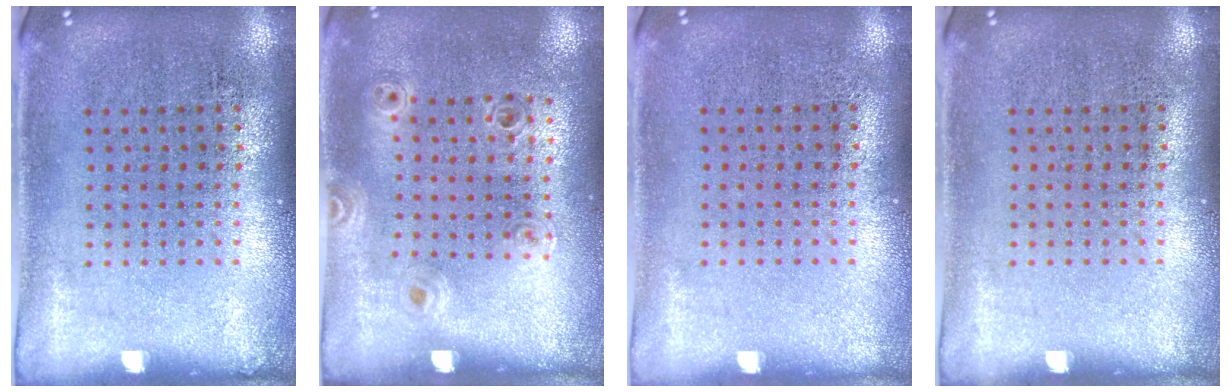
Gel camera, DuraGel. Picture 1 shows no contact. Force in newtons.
{"total": 0.9, "press": 0.9, "slide": 0.2}
{"total": 0.0}
{"total": 0.0}